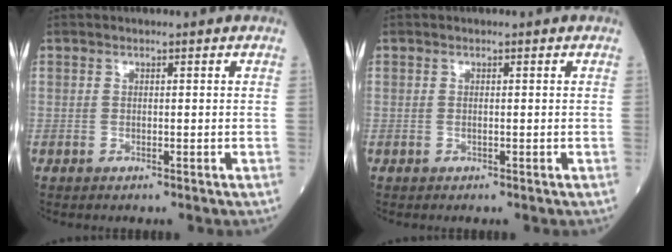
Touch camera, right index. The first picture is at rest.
{"total": 0.0}